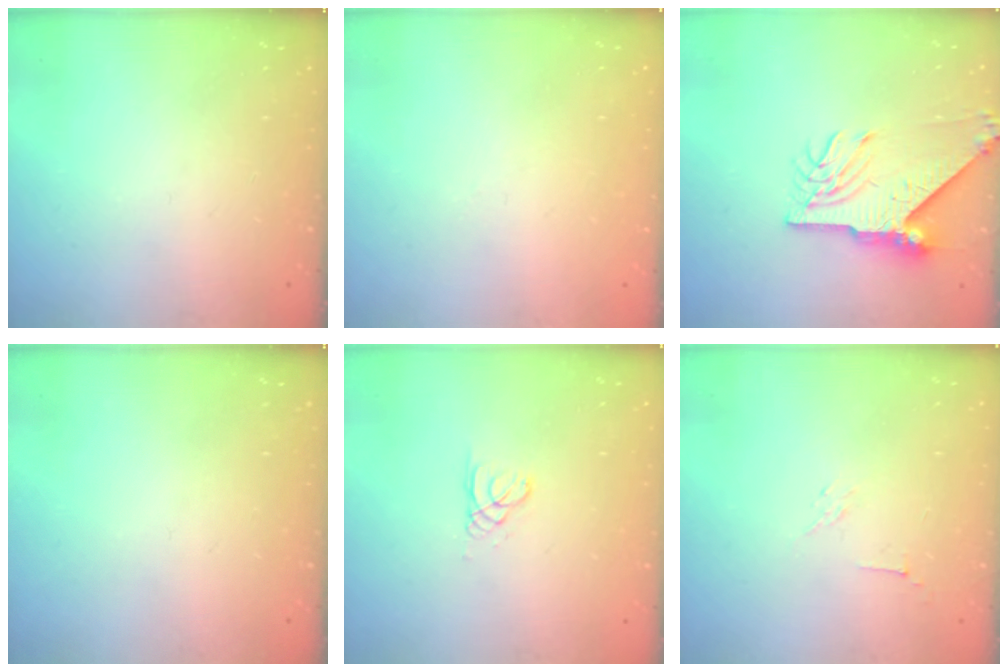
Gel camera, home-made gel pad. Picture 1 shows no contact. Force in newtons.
{"total": 1.8, "press": 1.6, "slide": 0.6}
{"total": 10.4, "press": 10.3, "slide": 1.3}
{"total": 0.0}
{"total": 0.8, "press": 0.8, "slide": 0.1}
{"total": 2.9, "press": 2.8, "slide": 0.8}